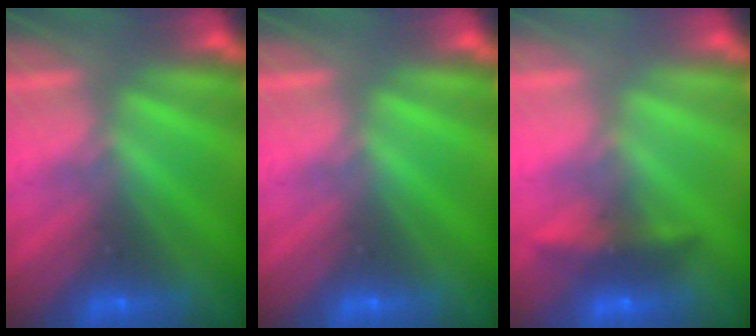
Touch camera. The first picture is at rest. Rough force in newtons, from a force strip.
{"total": 0.0}
{"total": 4.3}